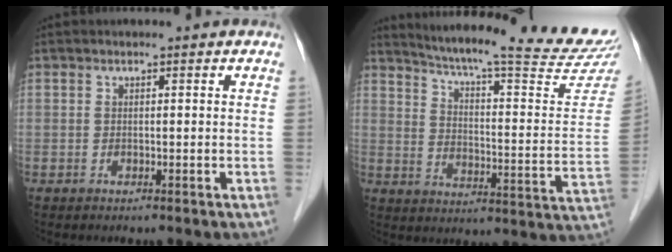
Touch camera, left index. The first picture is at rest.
{"total": 26.2, "force": [24.0, -0.1, 10.6], "torque": [-0.160, -0.089, 0.305]}